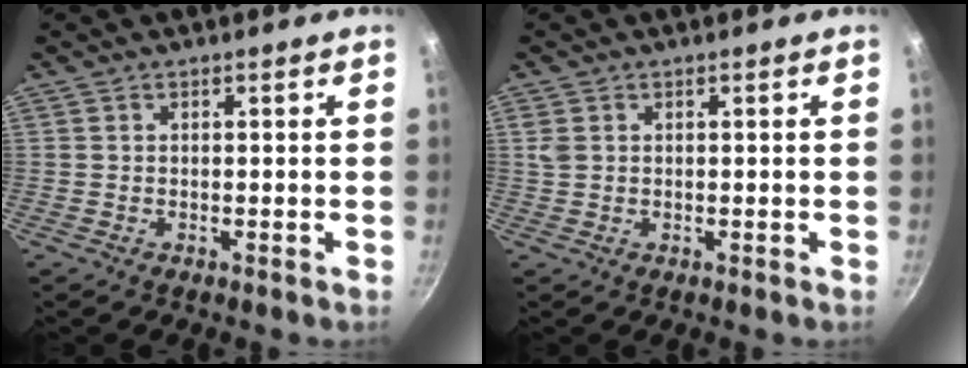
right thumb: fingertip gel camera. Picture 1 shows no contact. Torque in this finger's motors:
{"motor_torque": [0.47, 0.91, 0.58, 0.39, -0.04]}